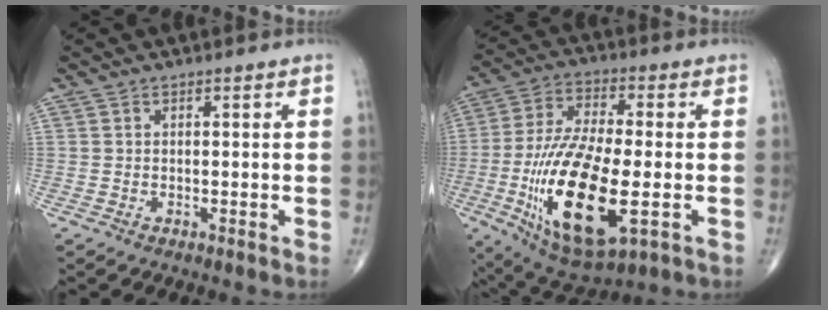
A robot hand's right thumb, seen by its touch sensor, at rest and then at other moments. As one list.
[{"total": 22.2, "force": [-5.0, 8.3, 20.0], "torque": [-0.405, -0.005, -0.073]}]